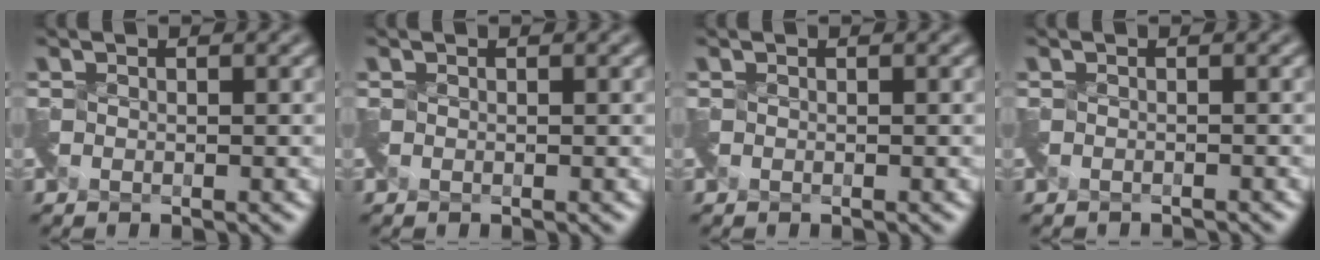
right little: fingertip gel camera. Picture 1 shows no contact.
{"total": 0.0}
{"total": 0.0}
{"total": 1.5, "force": [-1.4, 0.3, 0.3], "torque": [-0.006, -0.020, -0.027]}